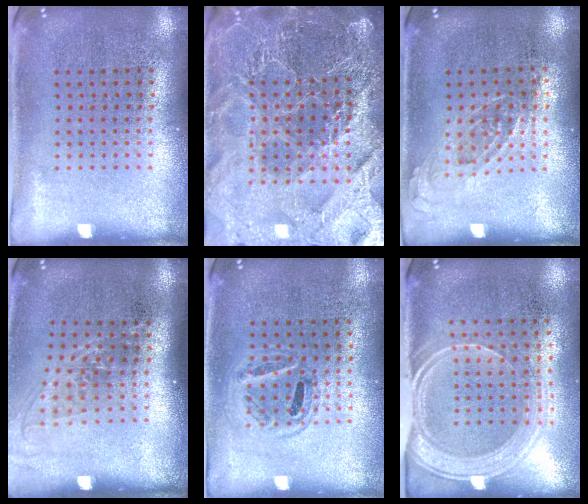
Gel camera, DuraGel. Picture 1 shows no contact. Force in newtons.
{"total": 5.9, "press": 5.2, "slide": 2.8}
{"total": 0.7, "press": 0.6, "slide": 0.3}
{"total": 1.2, "press": 1.0, "slide": 0.7}
{"total": 0.8, "press": 0.8, "slide": 0.2}
{"total": 1.9, "press": 1.6, "slide": 1.1}